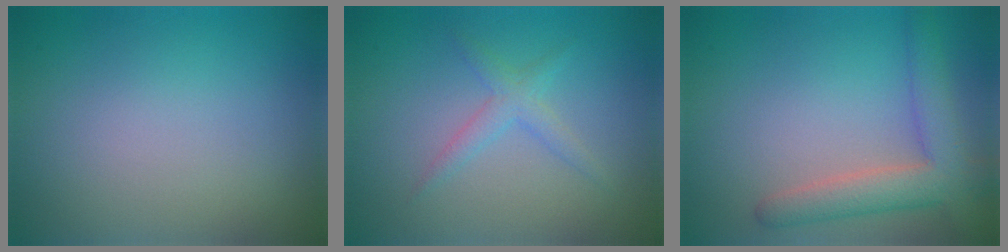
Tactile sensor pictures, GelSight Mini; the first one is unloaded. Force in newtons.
{"total": 1.8, "press": 1.8, "slide": 0.2}
{"total": 4.7, "press": 4.6, "slide": 0.5}